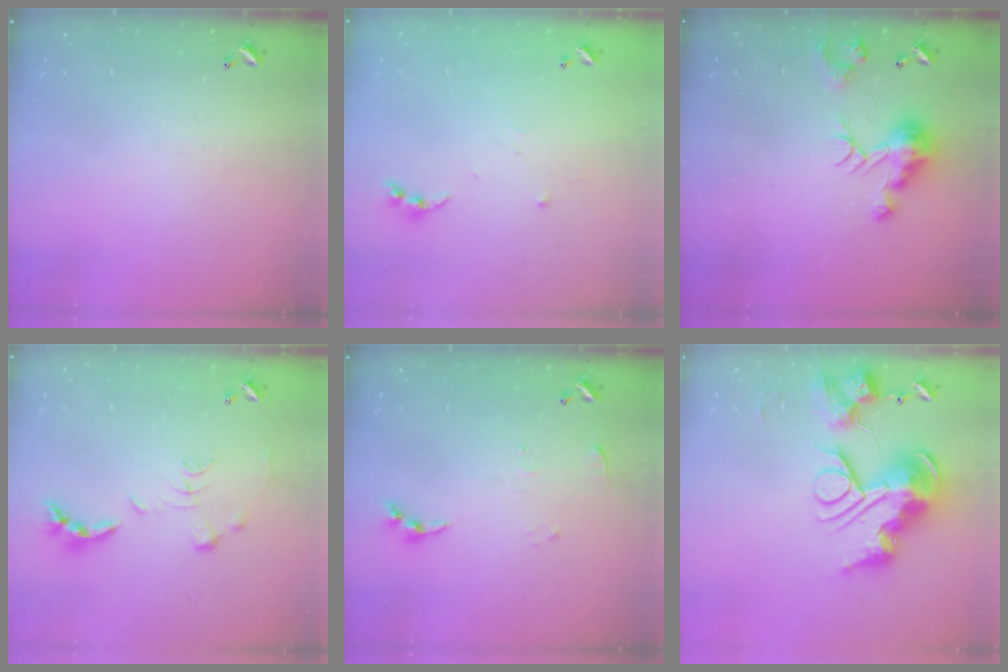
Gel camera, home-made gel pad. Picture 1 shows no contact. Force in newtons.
{"total": 4.8, "press": 4.7, "slide": 0.5}
{"total": 9.2, "press": 9.2, "slide": 0.5}
{"total": 1.1, "press": 1.0, "slide": 0.4}
{"total": 4.6, "press": 4.6, "slide": 0.5}
{"total": 0.7, "press": 0.7, "slide": 0.0}